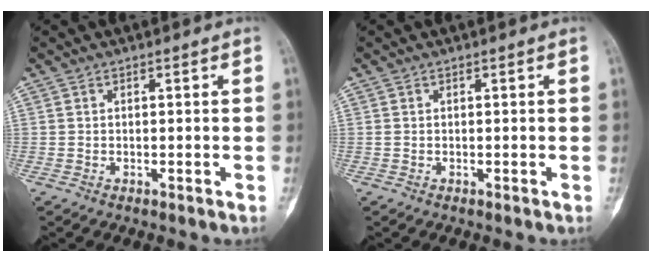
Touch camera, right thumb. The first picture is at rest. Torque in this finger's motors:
{"motor_torque": [0.00, 0.00, 0.03, -0.02, 0.00]}